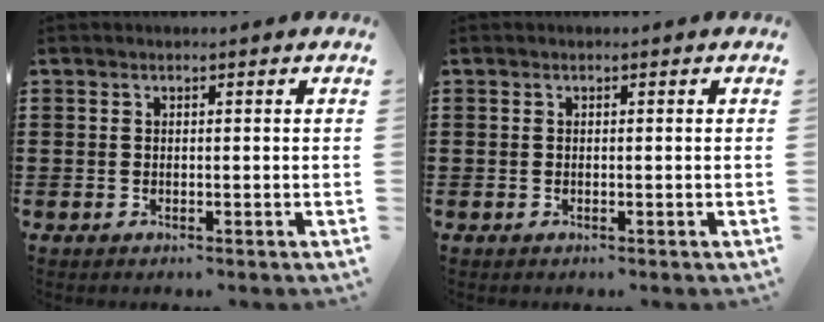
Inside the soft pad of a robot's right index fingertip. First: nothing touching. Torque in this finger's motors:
{"motor_torque": [0.18, 0.64, 0.00, 0.00]}